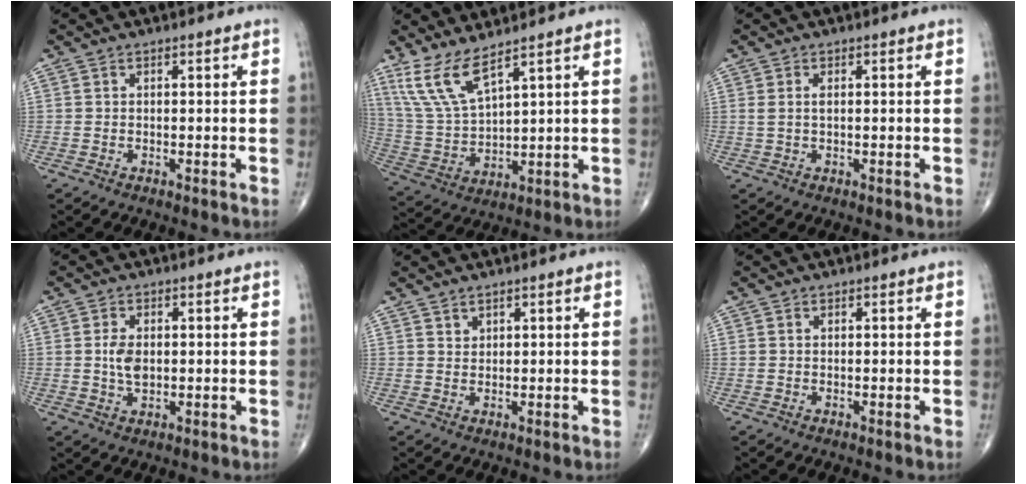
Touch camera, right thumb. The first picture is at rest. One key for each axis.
{"total": 9.5, "fx": 6.9, "fy": 2.1, "fz": 6.1, "tx": -0.134, "ty": -0.041, "tz": 0.161}
{"total": 1.3, "fx": 0.4, "fy": 0.4, "fz": 1.2, "tx": -0.031, "ty": 0.007, "tz": 0.011}
{"total": 4.3, "fx": 0.3, "fy": 2.7, "fz": 3.3, "tx": -0.058, "ty": -0.002, "tz": 0.007}
{"total": 1.3, "fx": 1.2, "fy": 0.6, "fz": 0.3, "tx": 0.006, "ty": -0.009, "tz": 0.019}
{"total": 0.5, "fx": 0.3, "fy": 0.4, "fz": 0.2, "tx": -0.001, "ty": 0.000, "tz": 0.004}